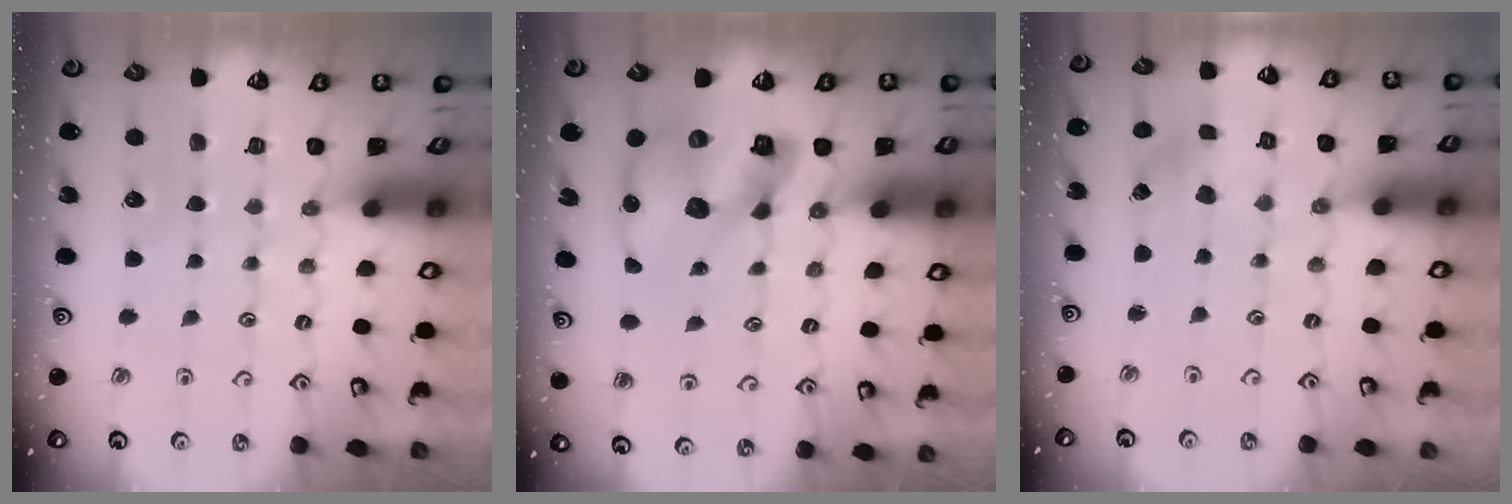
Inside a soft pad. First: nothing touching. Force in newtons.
{"total": 14.9, "press": 14.7, "slide": 1.9}
{"total": 1.4, "press": 1.4, "slide": 0.2}